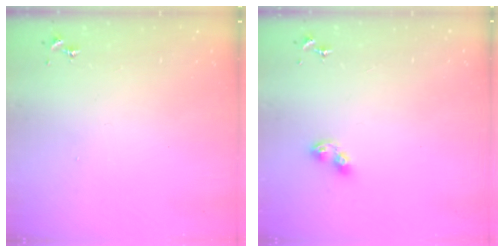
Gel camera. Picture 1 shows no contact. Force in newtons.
{"total": 5.2, "press": 5.1, "slide": 0.5}